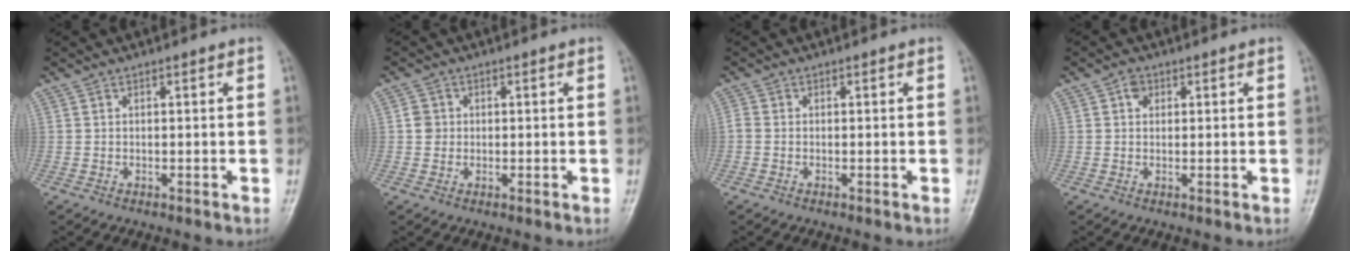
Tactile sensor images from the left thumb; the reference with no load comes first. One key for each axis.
{"total": 2.3, "fx": 0.1, "fy": 2.2, "fz": 0.6, "tx": 0.004, "ty": 0.005, "tz": 0.000}
{"total": 1.2, "fx": -0.3, "fy": 0.9, "fz": 0.7, "tx": -0.017, "ty": -0.001, "tz": -0.012}
{"total": 2.1, "fx": 0.7, "fy": 1.6, "fz": 1.0, "tx": -0.005, "ty": 0.001, "tz": 0.007}